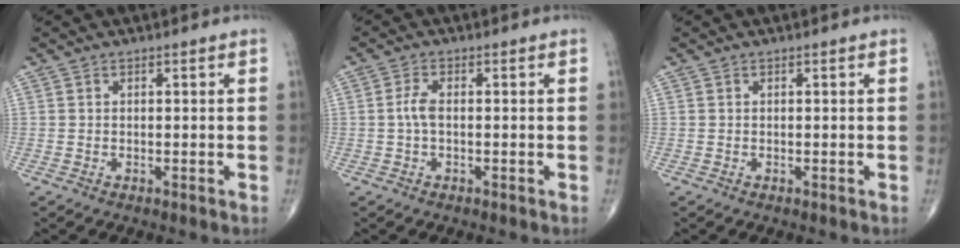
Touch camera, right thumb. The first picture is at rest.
{"total": 2.6, "force": [-0.2, 1.1, 2.4], "torque": [-0.055, 0.003, -0.008]}
{"total": 0.0}